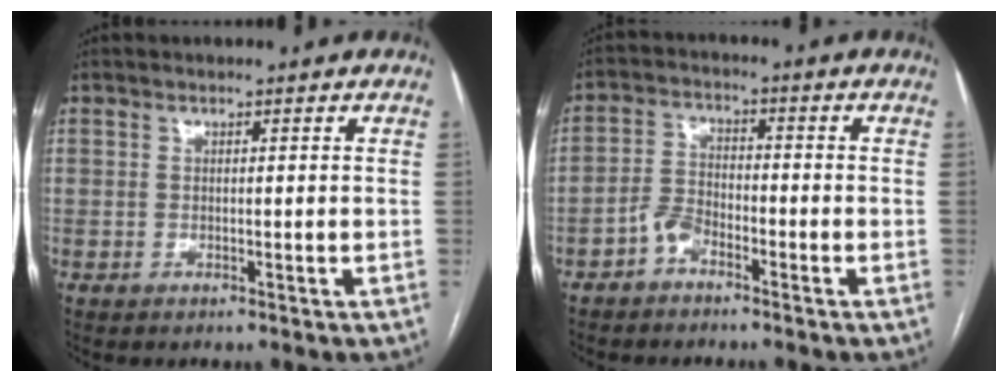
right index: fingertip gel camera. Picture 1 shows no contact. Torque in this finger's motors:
{"motor_torque": [0.52, -0.44, 0.16, 0.05]}